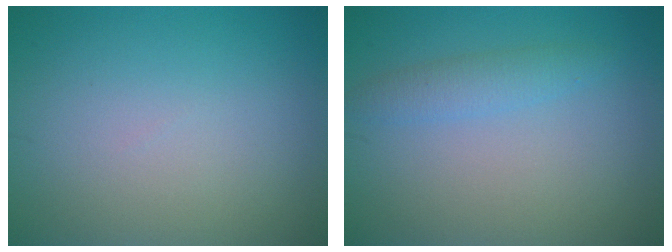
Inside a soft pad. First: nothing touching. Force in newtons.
{"total": 2.0, "press": 1.9, "slide": 0.2}